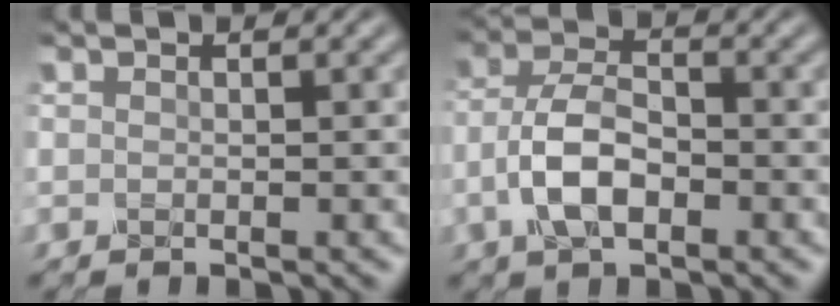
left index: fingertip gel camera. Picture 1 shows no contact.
{"total": 5.1, "force": [-1.7, 2.6, 4.1], "torque": [-0.083, 0.004, -0.039]}